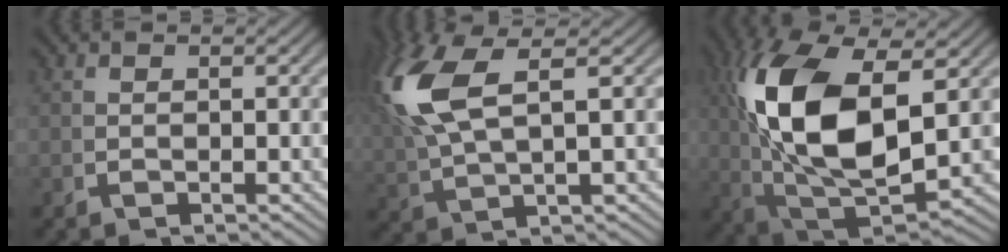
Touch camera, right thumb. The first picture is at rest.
{"total": 7.7, "force": [2.5, 3.8, 6.1], "torque": [-0.145, -0.002, 0.056]}
{"total": 16.0, "force": [0.8, 9.3, 13.0], "torque": [-0.303, -0.058, 0.053]}